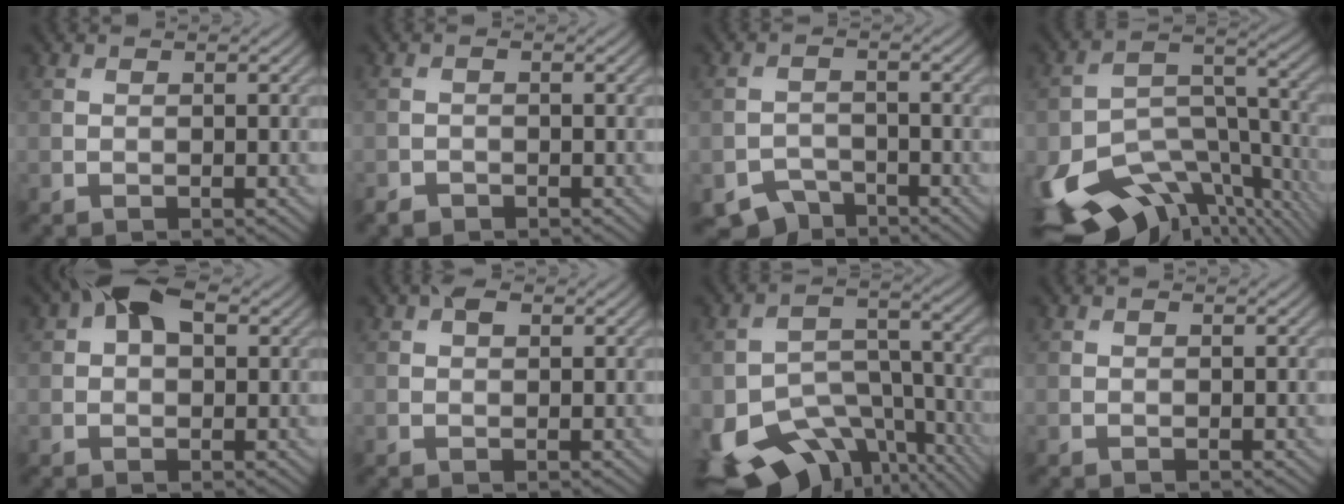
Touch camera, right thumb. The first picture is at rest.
{"total": 1.2, "force": [-1.1, 0.5, 0.1], "torque": [-0.002, 0.001, -0.023]}
{"total": 3.7, "force": [-3.1, 1.9, 0.8], "torque": [-0.010, -0.004, -0.058]}
{"total": 16.9, "force": [-10.1, 9.0, 10.1], "torque": [-0.219, -0.049, -0.141]}
{"total": 6.3, "force": [2.3, 3.8, 4.5], "torque": [-0.075, 0.015, 0.025]}
{"total": 1.6, "force": [0.8, 0.9, 1.1], "torque": [-0.018, 0.005, 0.011]}
{"total": 16.0, "force": [-9.8, 9.3, 8.6], "torque": [-0.175, -0.051, -0.138]}
{"total": 0.0}